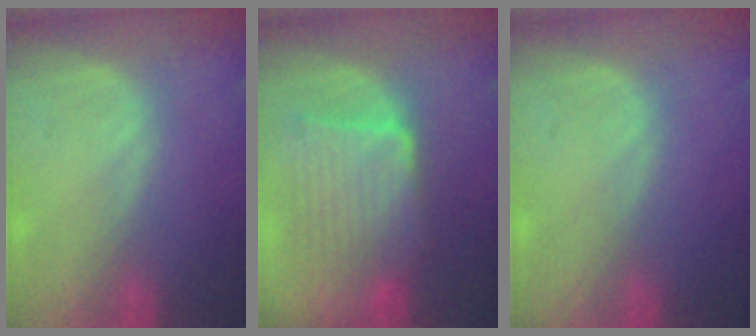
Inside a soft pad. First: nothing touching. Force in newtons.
{"total": 9.3, "press": 8.6, "slide": 3.4}
{"total": 0.0}